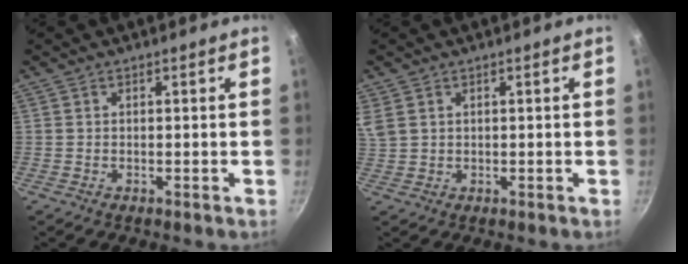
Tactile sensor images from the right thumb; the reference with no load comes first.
{"total": 5.1, "force": [2.5, 3.5, 2.8], "torque": [-0.059, 0.006, 0.055]}